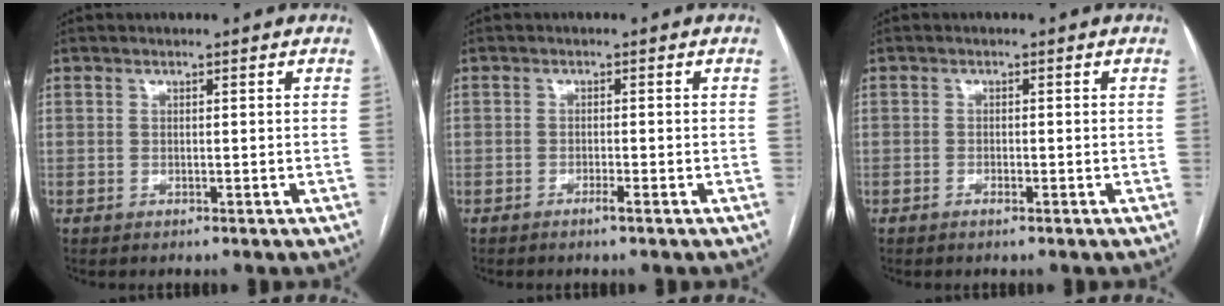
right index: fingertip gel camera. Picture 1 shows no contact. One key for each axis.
{"total": 1.3, "fx": -0.9, "fy": -0.2, "fz": 0.9, "tx": -0.018, "ty": 0.000, "tz": -0.017}
{"total": 0.9, "fx": -0.6, "fy": 0.2, "fz": 0.6, "tx": -0.012, "ty": 0.001, "tz": -0.010}